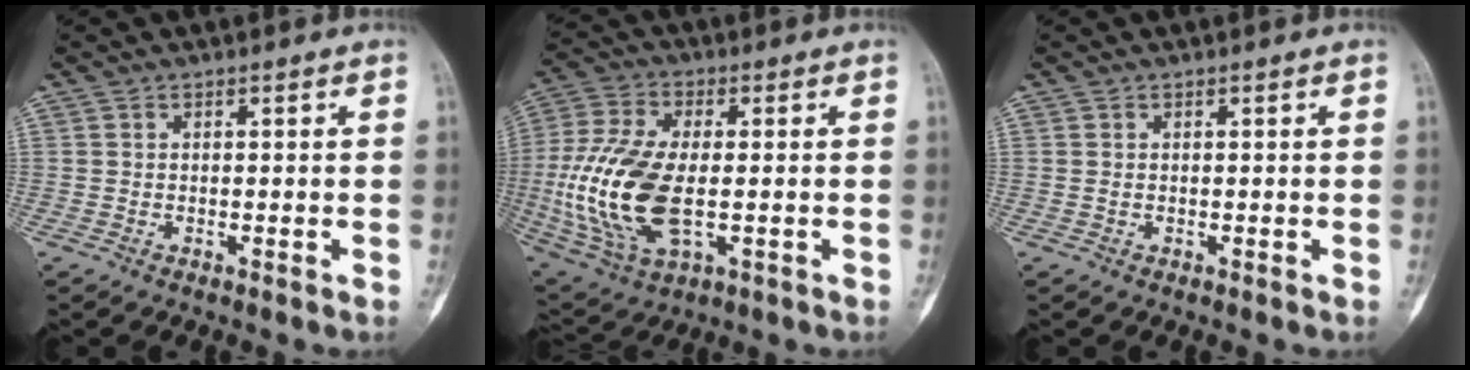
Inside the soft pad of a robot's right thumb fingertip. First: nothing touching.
{"total": 19.2, "force": [-2.1, 9.8, 16.4], "torque": [-0.363, -0.007, -0.028]}
{"total": 0.0}